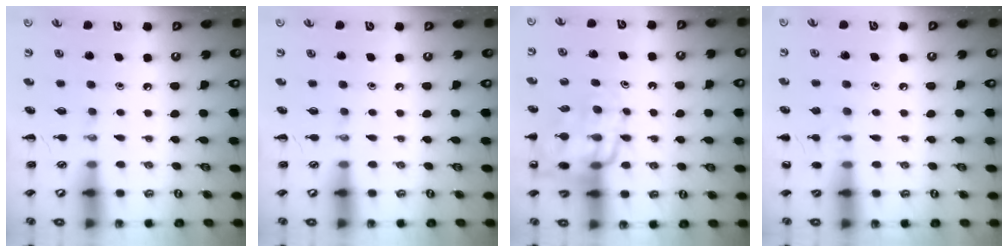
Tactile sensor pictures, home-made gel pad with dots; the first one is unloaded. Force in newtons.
{"total": 0.0}
{"total": 16.7, "press": 16.3, "slide": 3.7}
{"total": 5.3, "press": 5.1, "slide": 1.4}